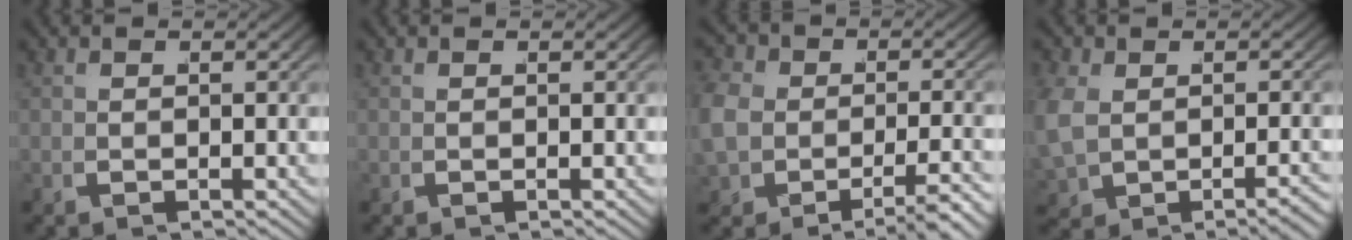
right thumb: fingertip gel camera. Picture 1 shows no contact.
{"total": 0.0}
{"total": 4.6, "force": [-2.1, 3.4, 2.3], "torque": [-0.053, -0.010, -0.034]}
{"total": 3.3, "force": [-0.7, 2.6, 2.0], "torque": [-0.057, -0.008, -0.002]}